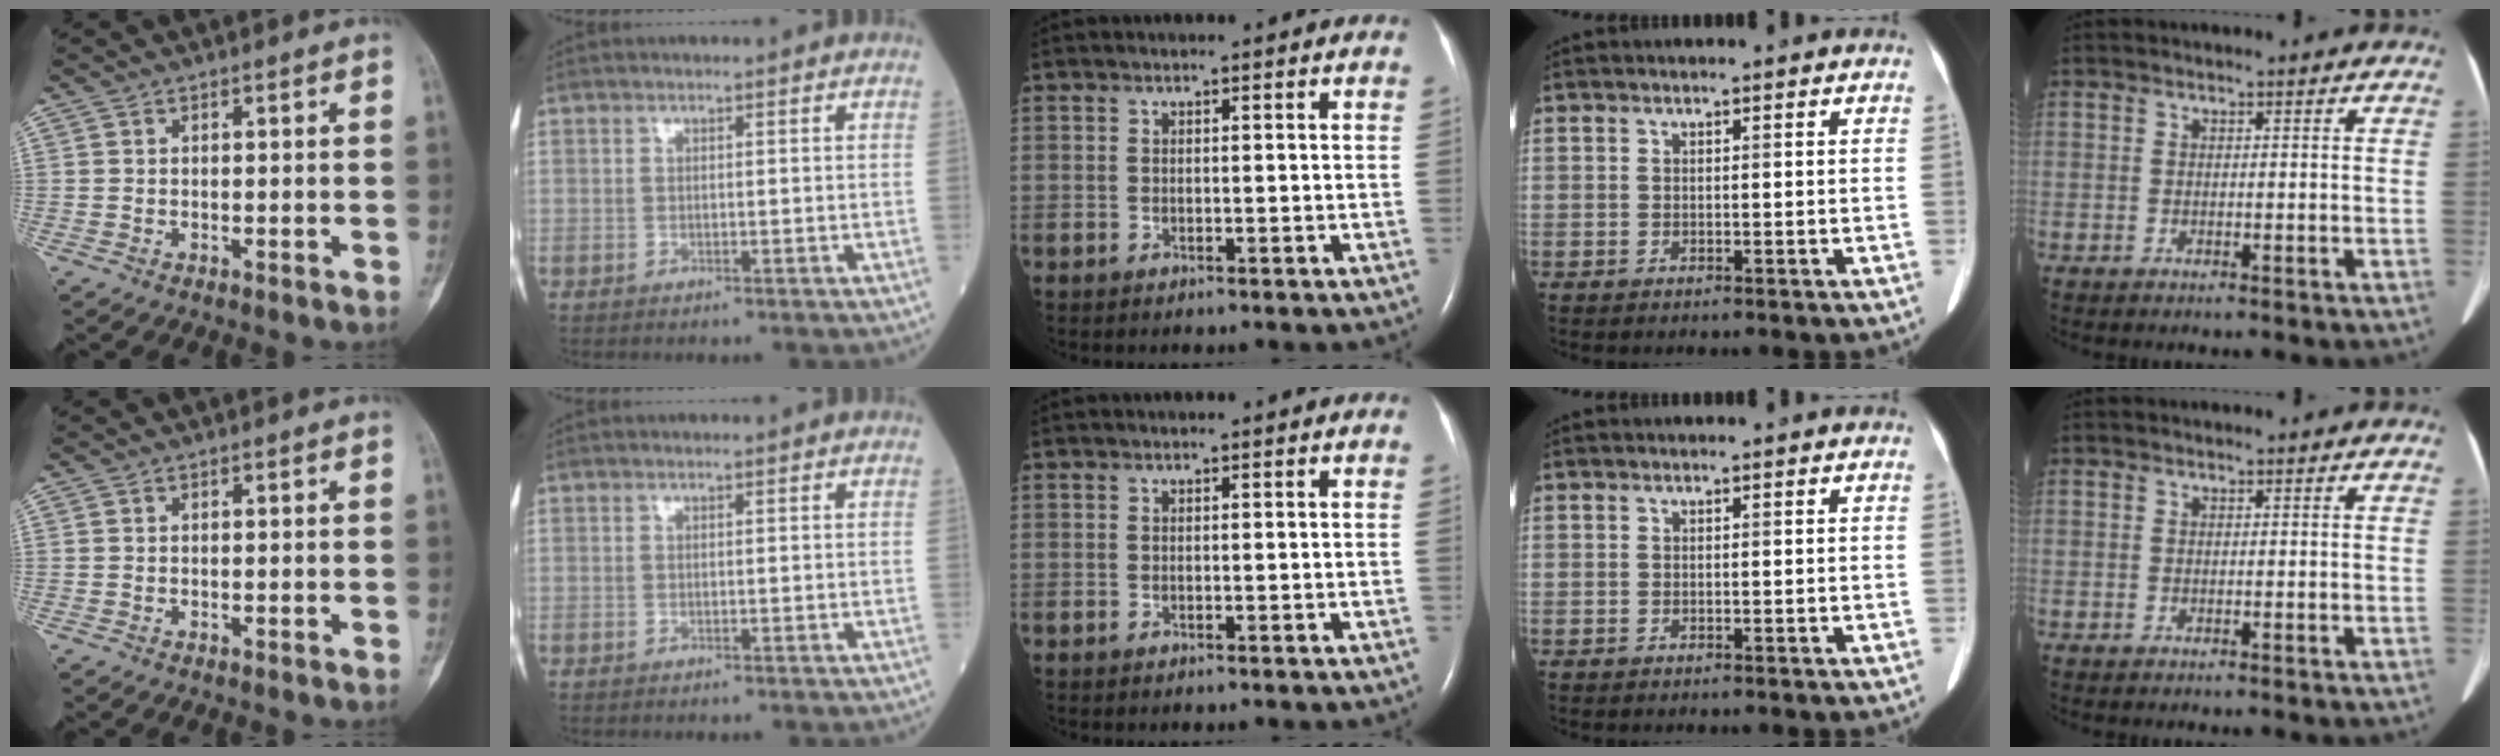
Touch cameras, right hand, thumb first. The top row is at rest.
{}